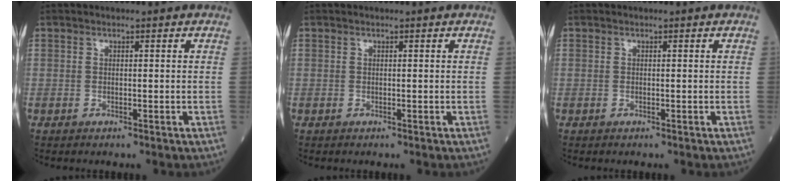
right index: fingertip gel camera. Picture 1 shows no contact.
{"total": 0.0}
{"total": 0.0}